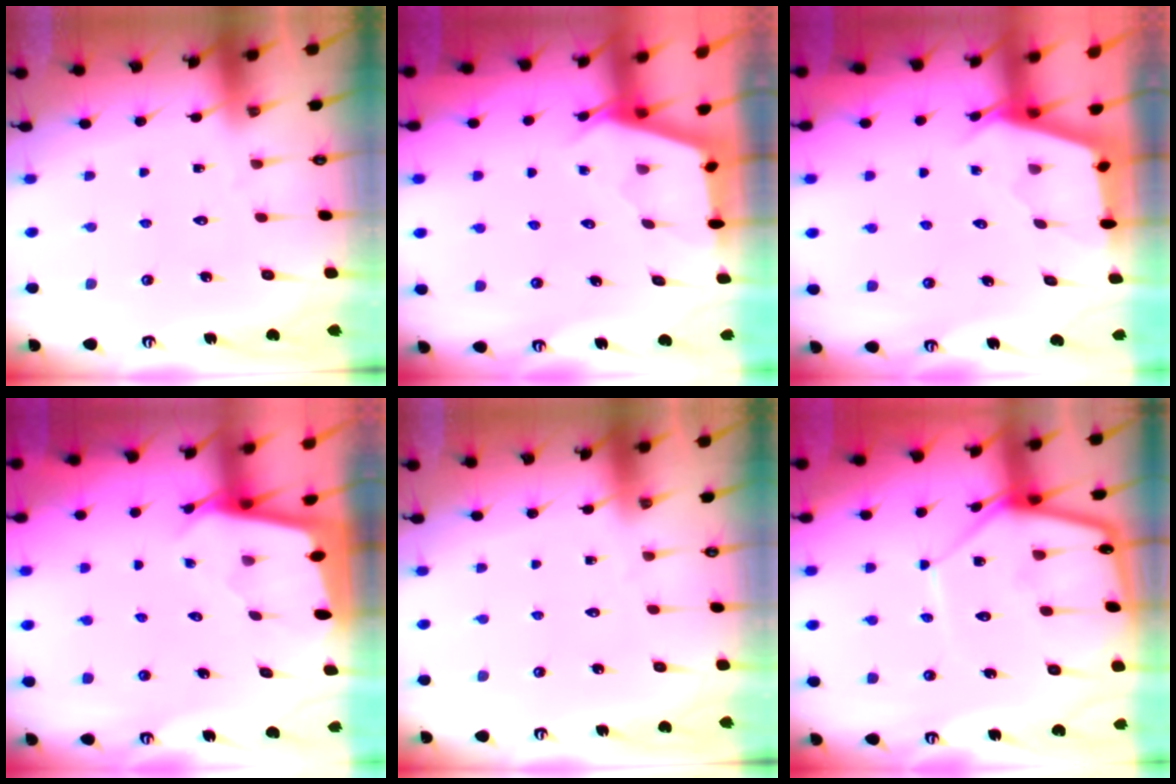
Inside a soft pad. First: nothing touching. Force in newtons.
{"total": 2.5, "press": 2.5, "slide": 0.4}
{"total": 2.6, "press": 2.6, "slide": 0.4}
{"total": 2.3, "press": 2.3, "slide": 0.1}
{"total": 0.0}
{"total": 12.2, "press": 12.2, "slide": 1.0}